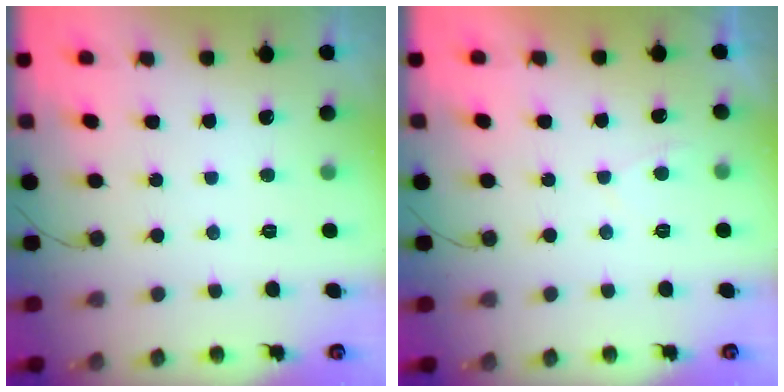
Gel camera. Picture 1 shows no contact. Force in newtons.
{"total": 0.9, "press": 0.7, "slide": 0.5}